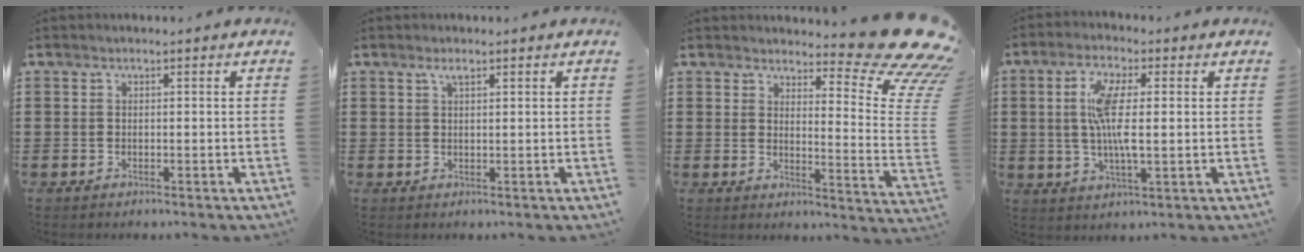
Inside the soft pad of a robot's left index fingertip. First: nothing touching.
{"total": 1.4, "force": [0.8, 0.4, 1.1], "torque": [-0.025, 0.004, 0.014]}
{"total": 11.8, "force": [9.2, 2.0, 7.0], "torque": [-0.100, -0.074, 0.159]}
{"total": 8.1, "force": [0.9, 2.4, 7.6], "torque": [-0.160, 0.003, 0.010]}